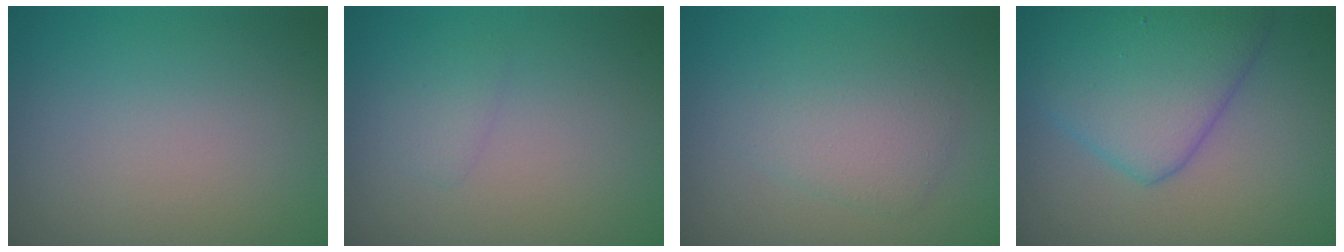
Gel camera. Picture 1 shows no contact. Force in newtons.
{"total": 1.0, "press": 1.0, "slide": 0.1}
{"total": 2.8, "press": 2.8, "slide": 0.2}
{"total": 6.9, "press": 6.9, "slide": 0.3}